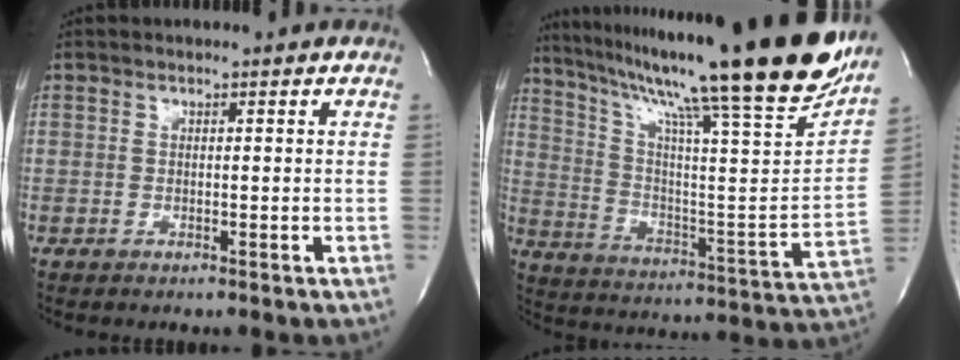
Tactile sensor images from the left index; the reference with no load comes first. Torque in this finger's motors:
{"motor_torque": [0.38, -0.22, 0.82, 0.13]}